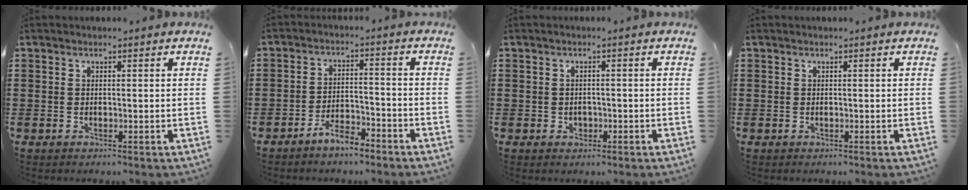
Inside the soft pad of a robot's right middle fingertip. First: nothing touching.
{"total": 4.9, "force": [-4.3, 1.2, 2.0], "torque": [-0.048, 0.007, -0.089]}
{"total": 1.1, "force": [-0.3, 0.9, 0.5], "torque": [-0.013, 0.001, -0.008]}
{"total": 0.0}